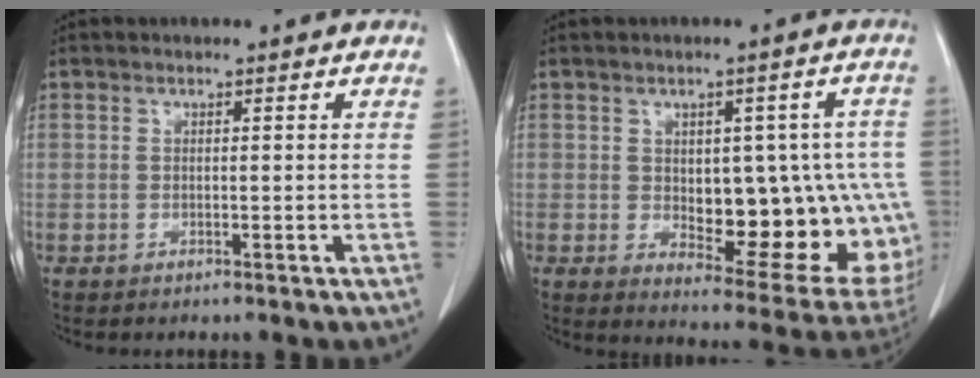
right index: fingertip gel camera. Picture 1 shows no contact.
{"total": 18.2, "force": [-1.7, 8.3, 16.2], "torque": [-0.147, 0.019, 0.012]}